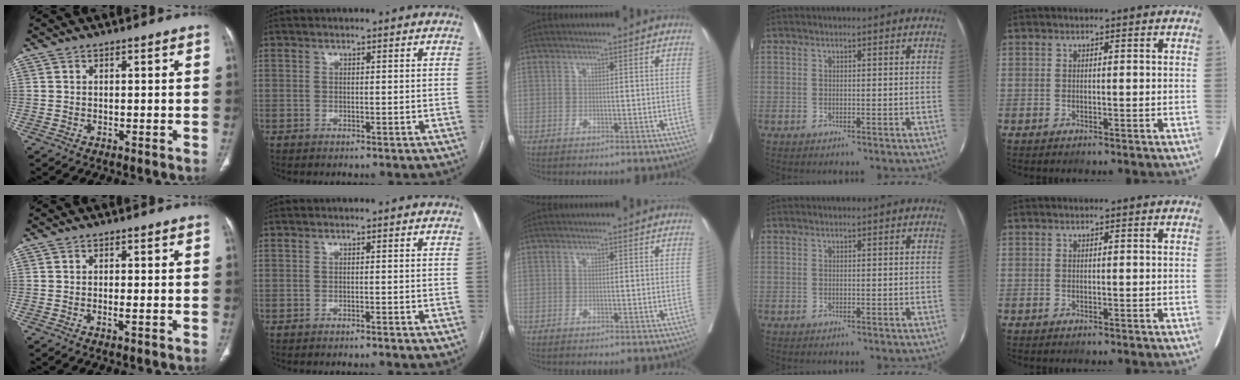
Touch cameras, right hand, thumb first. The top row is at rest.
{"thumb": {"total": 1.2, "force": [-0.4, 0.2, 1.2], "torque": [-0.023, -0.003, -0.009]}, "index": {"total": 1.1, "force": [-0.8, 0.0, 0.8], "torque": [-0.012, 0.000, -0.009]}}